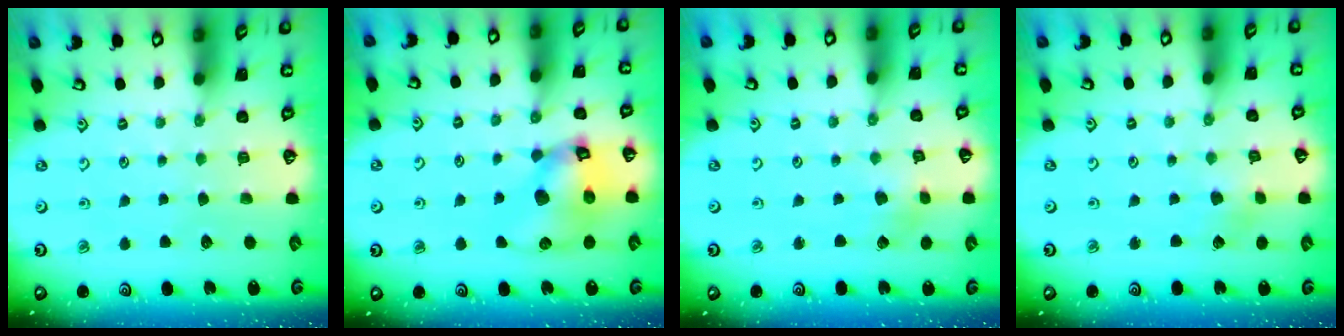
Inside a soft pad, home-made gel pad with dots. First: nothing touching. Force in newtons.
{"total": 13.6, "press": 13.5, "slide": 1.8}
{"total": 2.6, "press": 2.6, "slide": 0.4}
{"total": 2.5, "press": 2.5, "slide": 0.5}